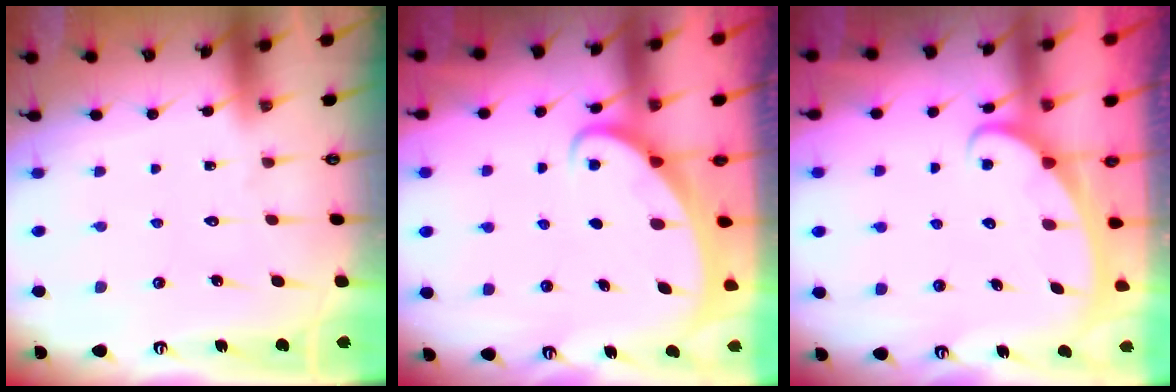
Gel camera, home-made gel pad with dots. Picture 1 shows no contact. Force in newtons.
{"total": 2.0, "press": 2.0, "slide": 0.1}
{"total": 2.3, "press": 2.3, "slide": 0.4}